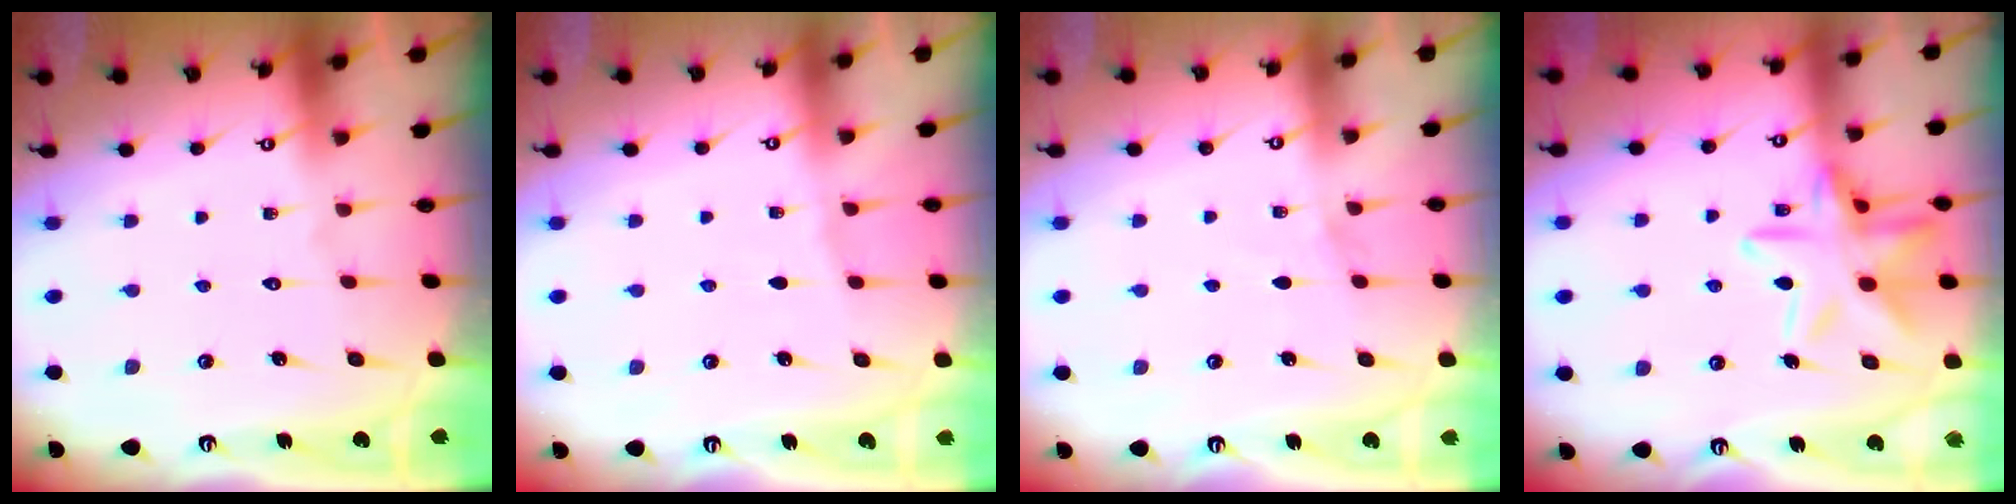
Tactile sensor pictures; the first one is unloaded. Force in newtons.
{"total": 1.8, "press": 1.8, "slide": 0.3}
{"total": 5.8, "press": 5.1, "slide": 2.6}
{"total": 16.2, "press": 16.1, "slide": 1.3}